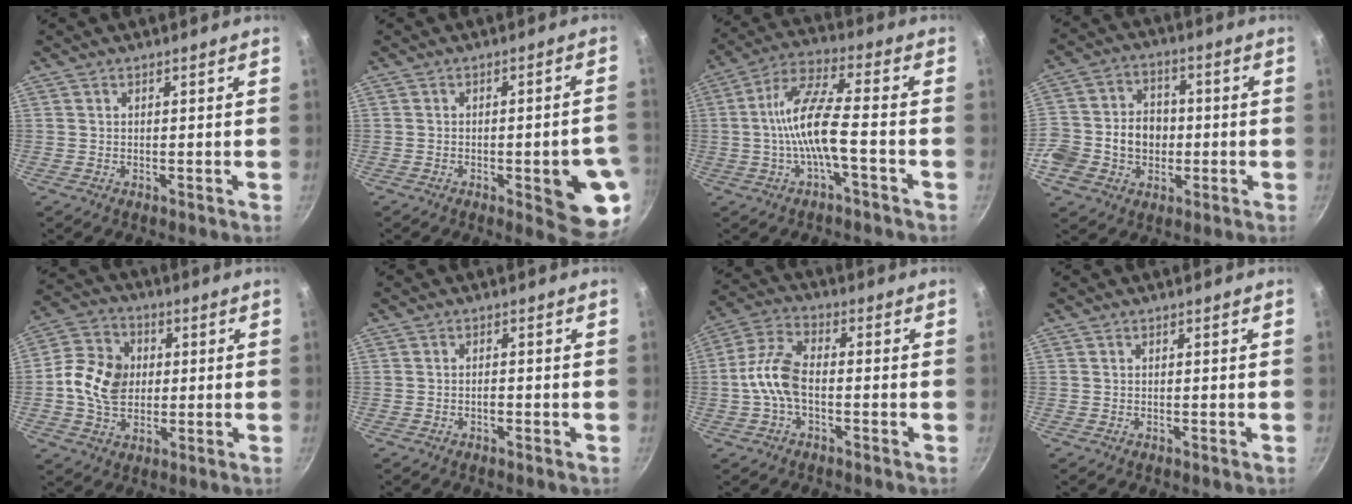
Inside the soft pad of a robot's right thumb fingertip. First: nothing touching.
{"total": 12.0, "force": [-3.1, 3.5, 11.1], "torque": [-0.103, 0.012, -0.034]}
{"total": 11.2, "force": [-2.6, 2.8, 10.6], "torque": [-0.213, 0.036, -0.060]}
{"total": 15.4, "force": [-2.2, 12.5, 8.7], "torque": [-0.153, 0.031, -0.043]}
{"total": 12.3, "force": [0.5, 9.7, 7.6], "torque": [-0.119, 0.011, -0.004]}
{"total": 1.2, "force": [-0.5, 0.6, 1.0], "torque": [-0.015, 0.006, -0.009]}
{"total": 8.7, "force": [-1.7, 4.7, 7.1], "torque": [-0.141, 0.034, -0.045]}
{"total": 0.0}